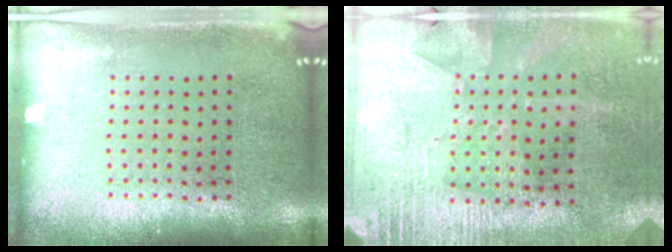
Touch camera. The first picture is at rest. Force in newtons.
{"total": 2.9, "press": 2.8, "slide": 0.8}